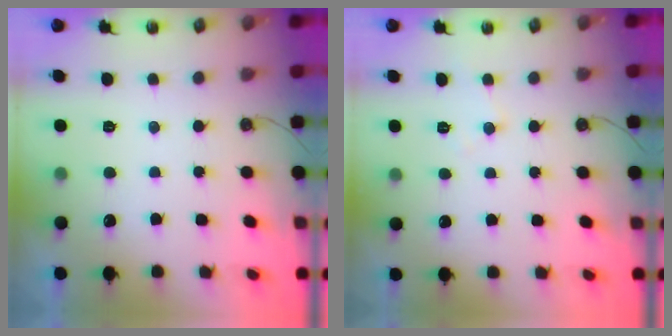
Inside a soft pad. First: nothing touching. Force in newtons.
{"total": 5.7, "press": 5.7, "slide": 0.6}